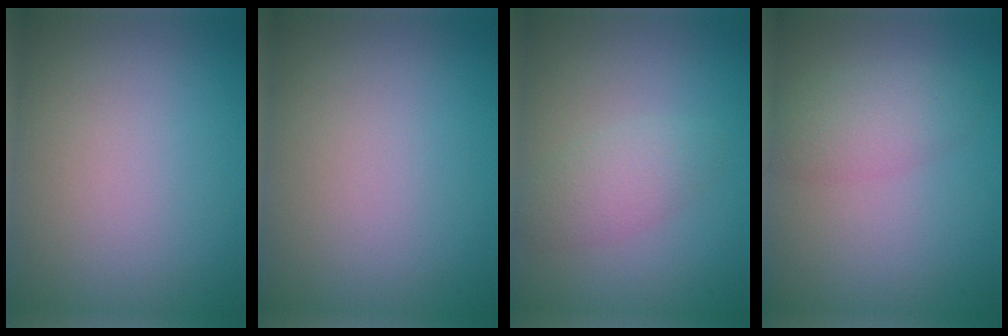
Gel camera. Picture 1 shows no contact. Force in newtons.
{"total": 0.0}
{"total": 2.4, "press": 2.4, "slide": 0.1}
{"total": 2.9, "press": 2.9, "slide": 0.1}